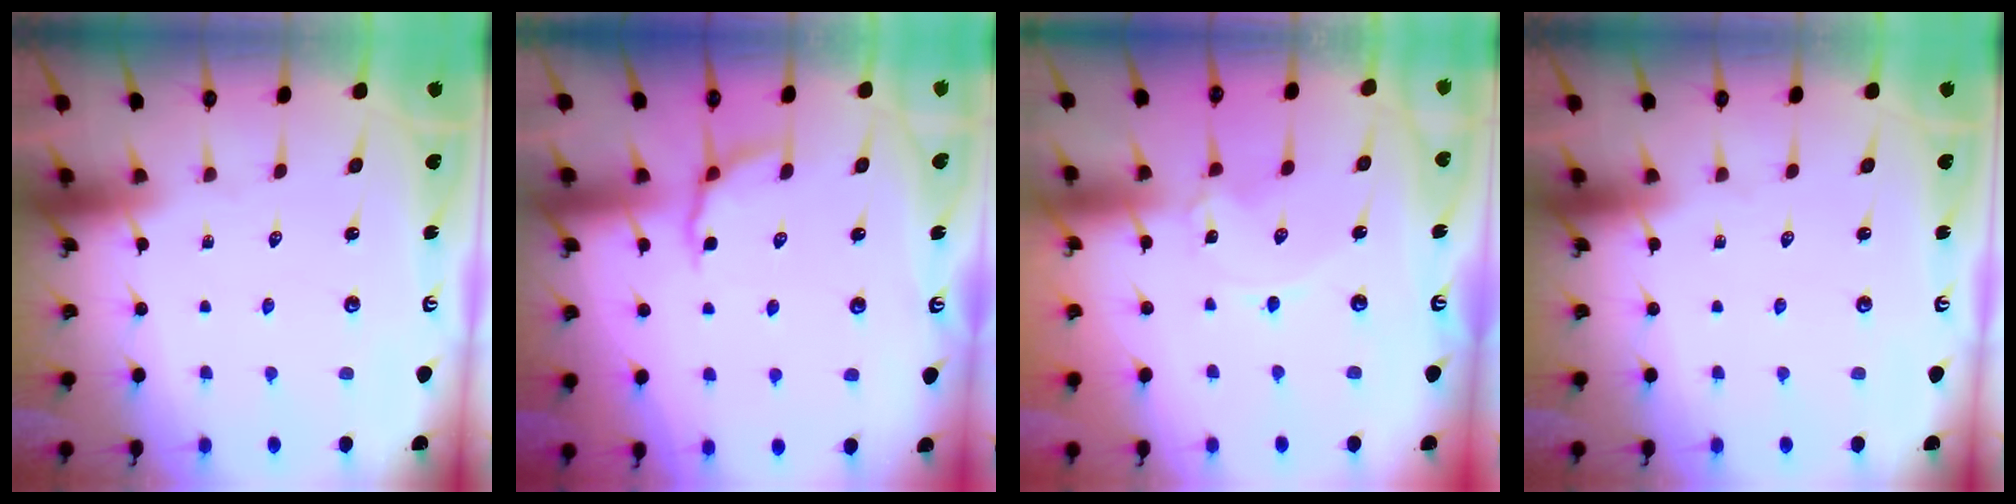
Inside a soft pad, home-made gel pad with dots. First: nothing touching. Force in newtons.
{"total": 4.2, "press": 3.5, "slide": 2.2}
{"total": 0.5, "press": 0.5, "slide": 0.1}
{"total": 0.0}